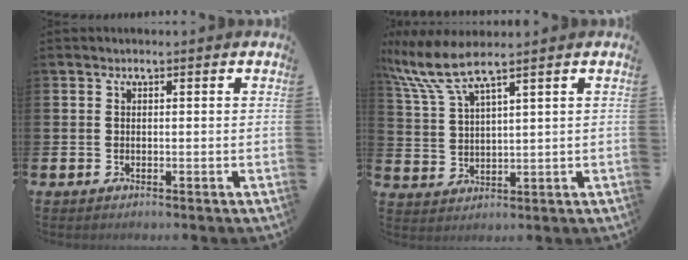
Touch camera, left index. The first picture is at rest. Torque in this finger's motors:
{"motor_torque": [0.23, -0.09, 0.67, 0.21]}